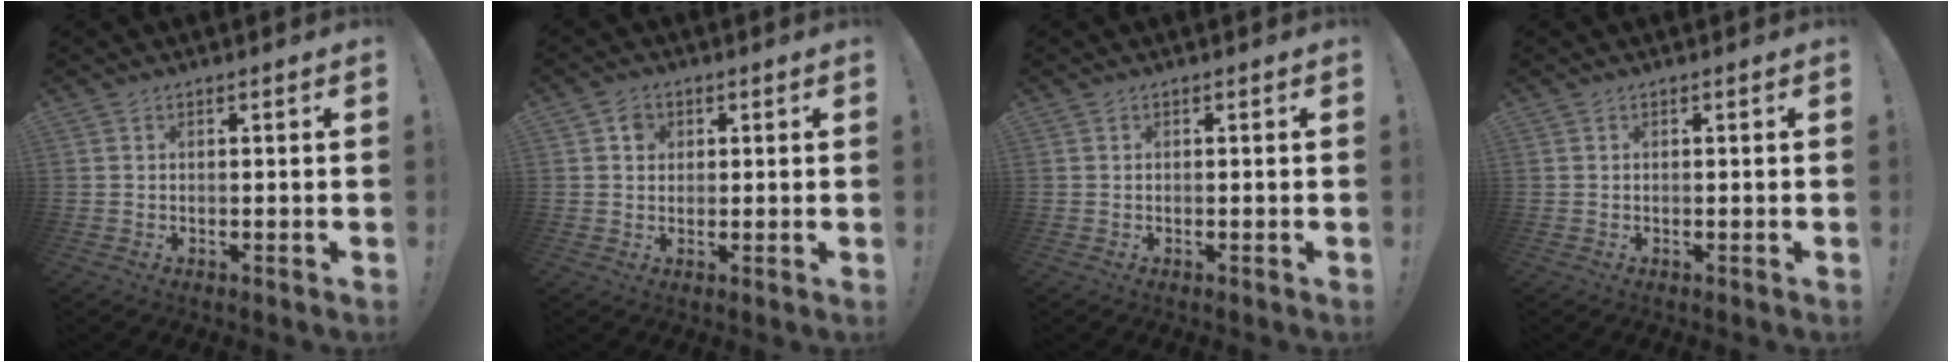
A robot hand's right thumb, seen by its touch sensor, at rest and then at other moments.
{"total": 3.7, "force": [1.2, 3.2, 1.3], "torque": [-0.010, -0.003, 0.018]}
{"total": 0.0}
{"total": 0.0}